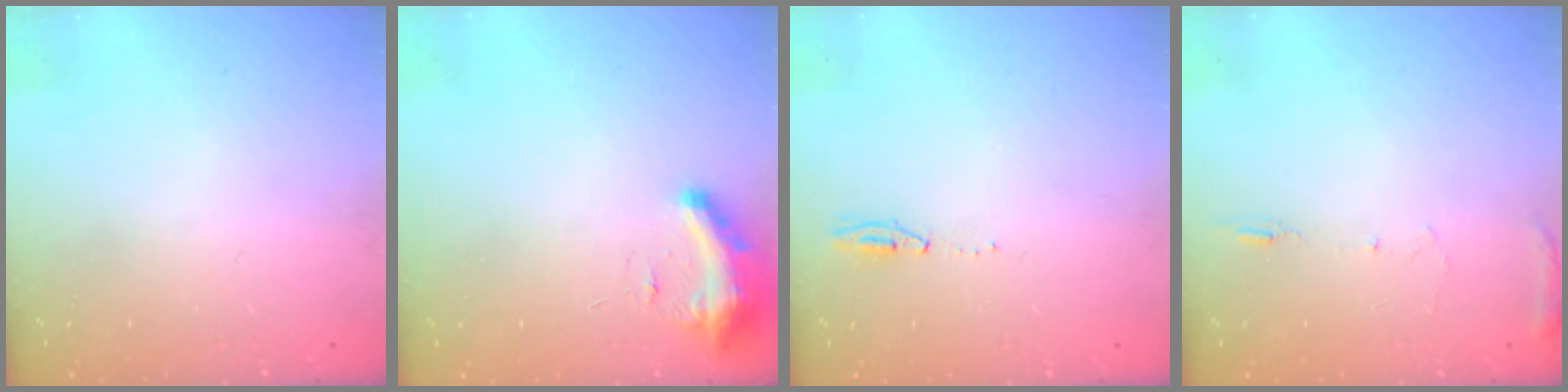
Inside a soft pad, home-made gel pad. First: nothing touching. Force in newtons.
{"total": 9.3, "press": 9.2, "slide": 0.9}
{"total": 15.0, "press": 4.8, "slide": 14.3}
{"total": 6.9, "press": 6.9, "slide": 0.7}